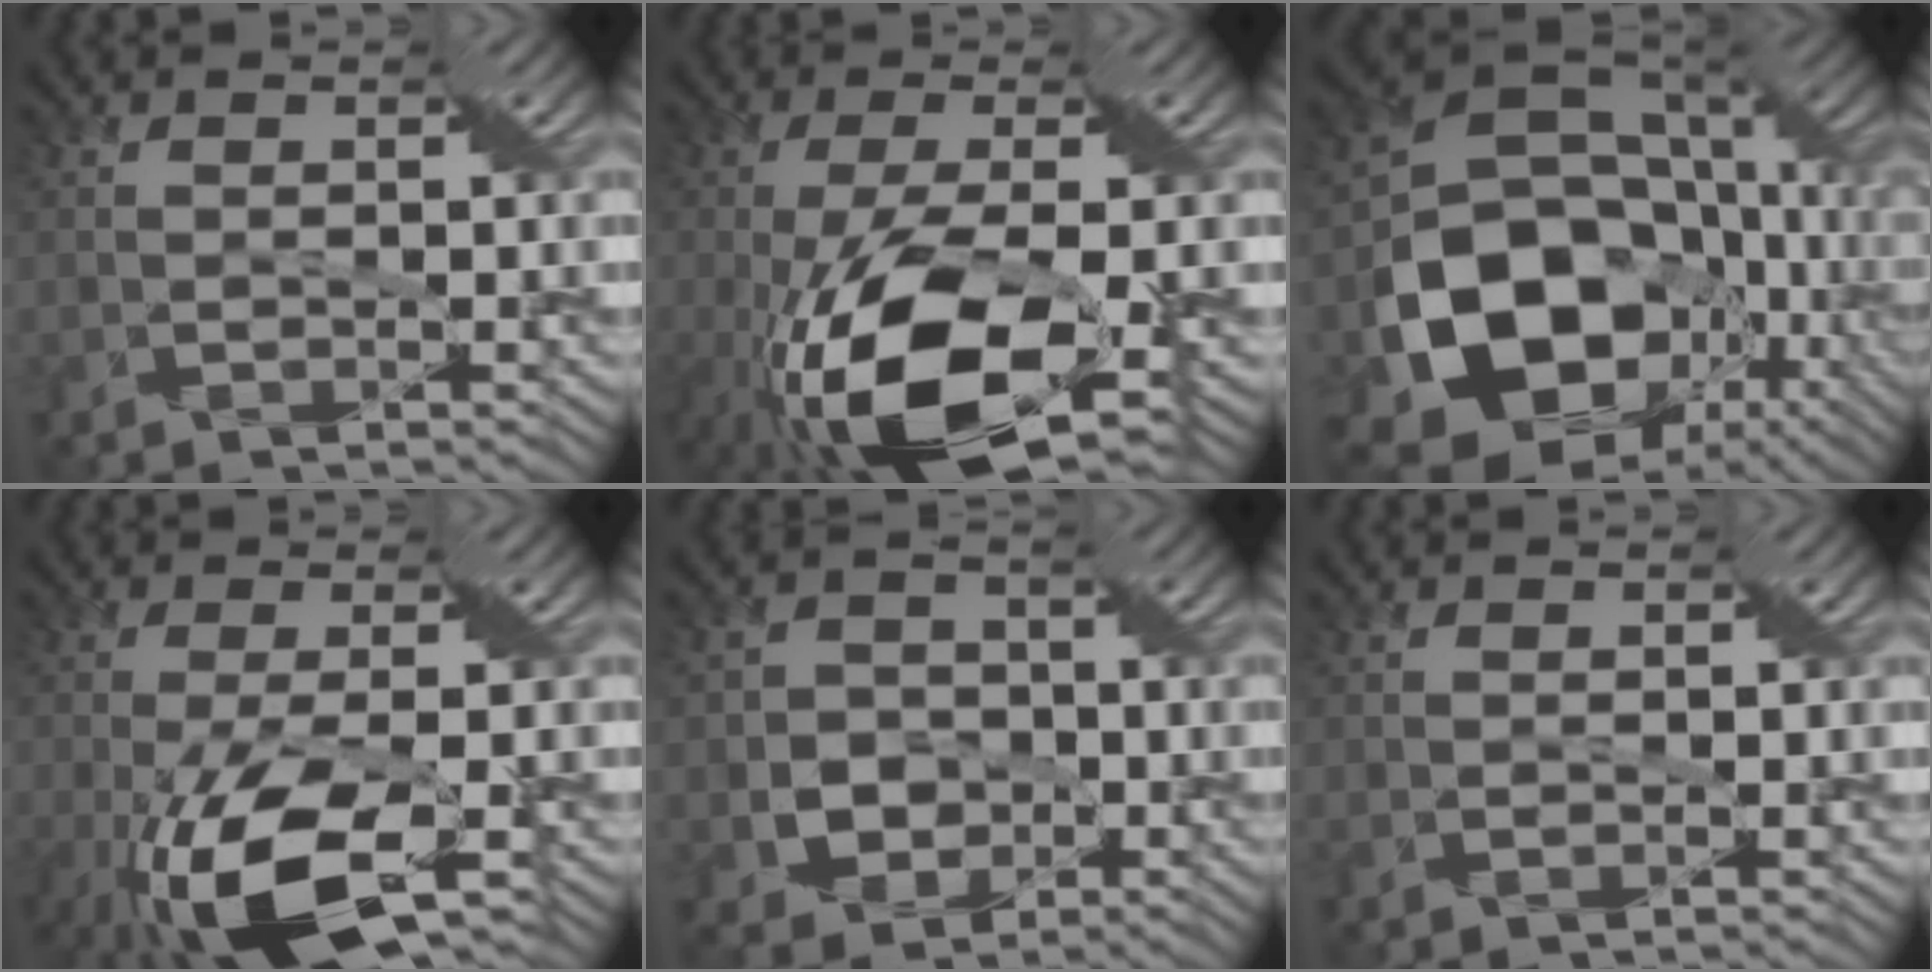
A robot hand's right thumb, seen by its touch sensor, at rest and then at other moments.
{"total": 14.9, "force": [-6.2, 5.3, 12.5], "torque": [-0.253, -0.023, -0.111]}
{"total": 17.6, "force": [-3.6, 13.3, 10.9], "torque": [-0.248, -0.038, -0.046]}
{"total": 12.1, "force": [-5.4, 4.0, 10.1], "torque": [-0.212, -0.033, -0.090]}
{"total": 5.0, "force": [-1.0, 4.5, 2.0], "torque": [-0.055, -0.011, -0.038]}
{"total": 0.8, "force": [-0.2, 0.7, 0.4], "torque": [-0.006, -0.002, -0.006]}